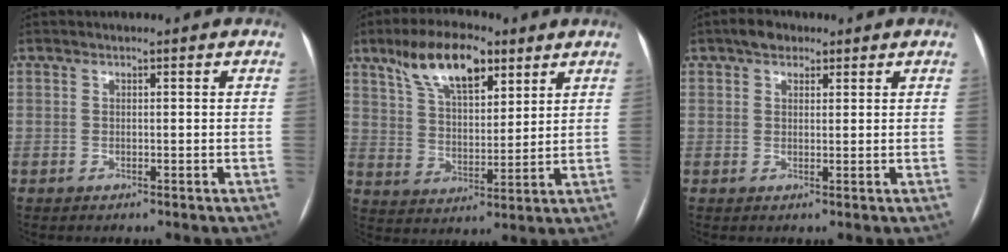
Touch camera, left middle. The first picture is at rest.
{"total": 12.0, "force": [7.4, 4.7, 8.2], "torque": [-0.149, 0.018, 0.137]}
{"total": 3.1, "force": [2.0, 1.9, 1.4], "torque": [-0.025, 0.013, 0.031]}